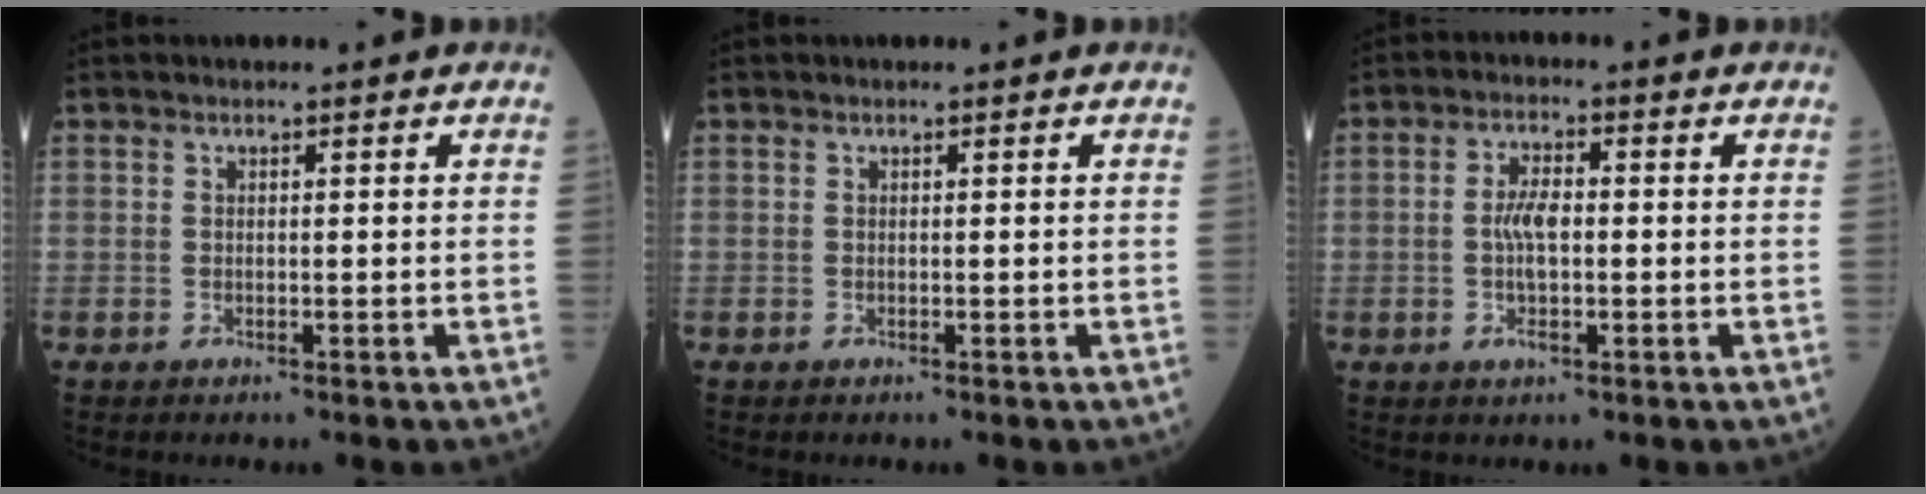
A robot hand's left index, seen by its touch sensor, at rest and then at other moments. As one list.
[{"total": 0.0}, {"total": 4.6, "force": [-0.4, 1.7, 4.3], "torque": [-0.093, 0.004, -0.010]}]